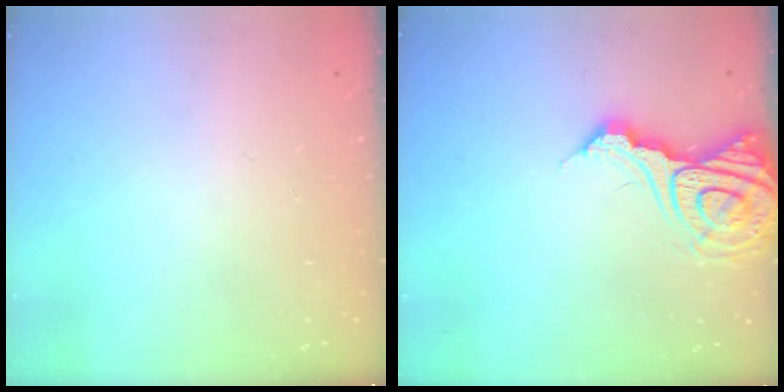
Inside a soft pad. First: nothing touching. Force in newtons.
{"total": 13.5, "press": 13.4, "slide": 1.5}